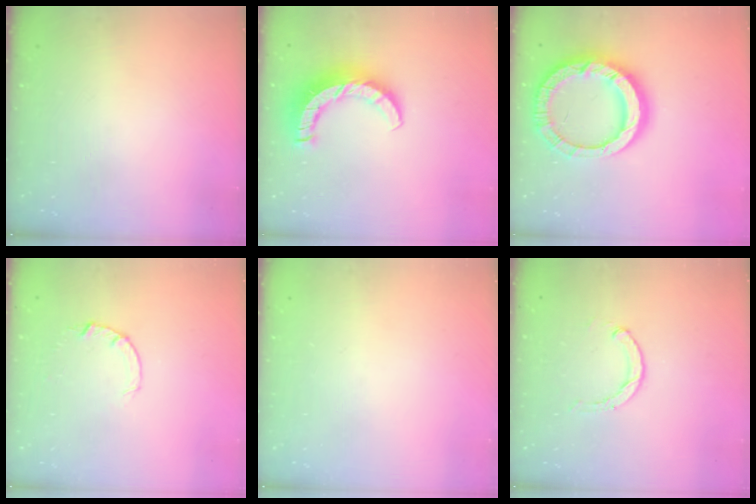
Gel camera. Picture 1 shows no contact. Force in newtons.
{"total": 10.4, "press": 10.4, "slide": 1.1}
{"total": 17.5, "press": 17.4, "slide": 1.5}
{"total": 2.6, "press": 2.6, "slide": 0.4}
{"total": 0.0}
{"total": 0.8, "press": 0.8, "slide": 0.2}